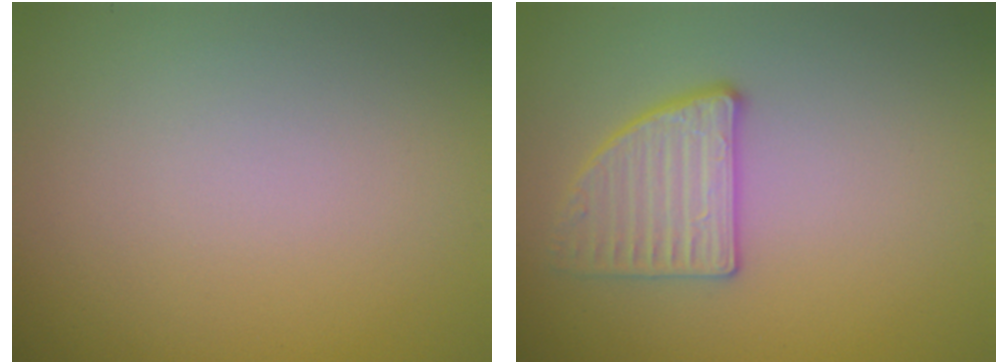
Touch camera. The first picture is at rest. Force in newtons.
{"total": 2.8, "press": 2.8, "slide": 0.3}